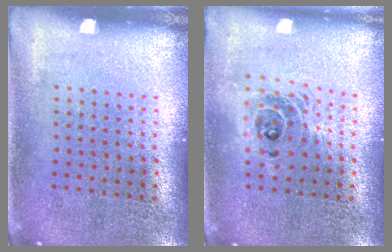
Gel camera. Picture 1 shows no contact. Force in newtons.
{"total": 1.5, "press": 1.2, "slide": 0.8}